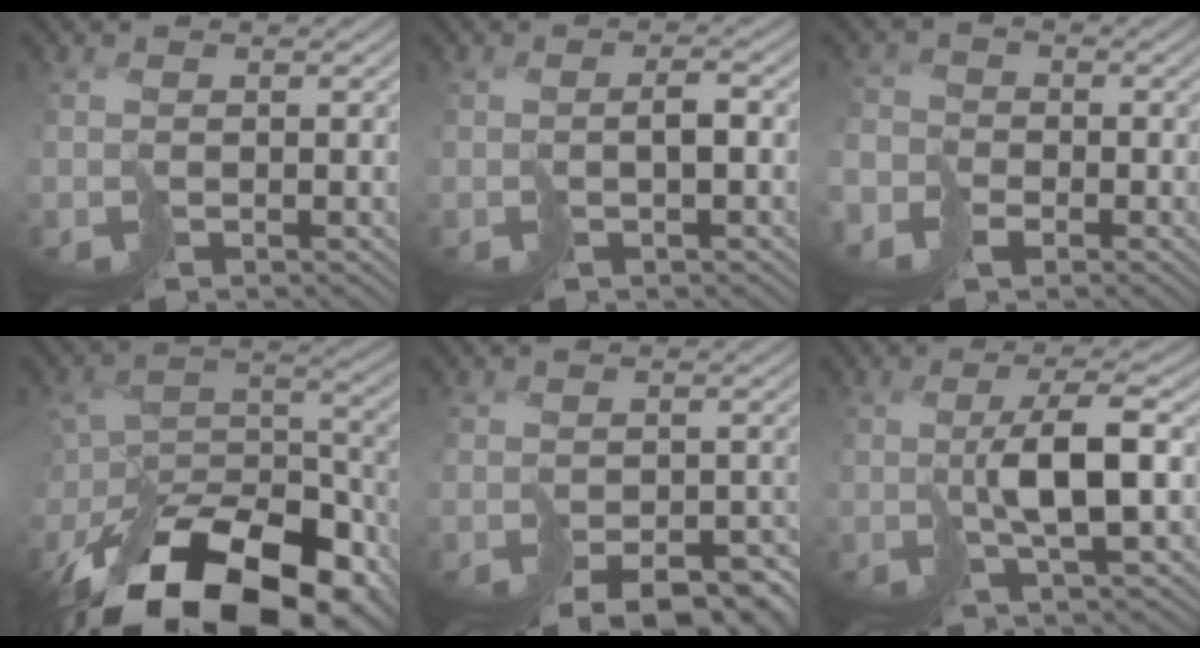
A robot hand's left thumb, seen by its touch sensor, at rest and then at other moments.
{"total": 1.4, "force": [-0.1, 0.4, 1.4], "torque": [-0.025, 0.005, -0.001]}
{"total": 4.8, "force": [-3.0, 3.5, 1.3], "torque": [-0.032, -0.010, -0.070]}
{"total": 16.3, "force": [-11.4, 8.6, 8.0], "torque": [-0.129, -0.047, -0.142]}
{"total": 8.4, "force": [-5.9, 4.8, 3.5], "torque": [-0.043, -0.023, -0.052]}
{"total": 4.5, "force": [1.2, 0.2, 4.3], "torque": [-0.085, 0.010, 0.026]}